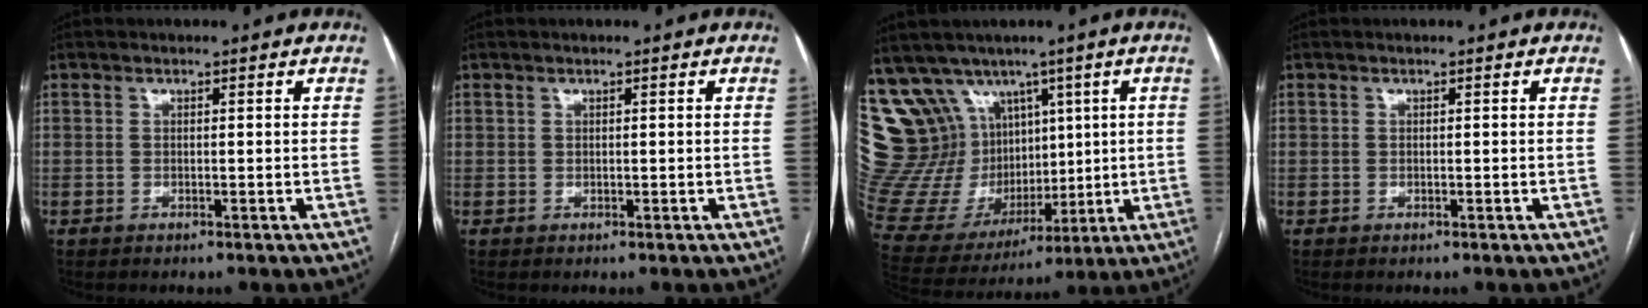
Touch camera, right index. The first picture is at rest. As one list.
[{"total": 0.0}, {"total": 23.5, "force": [11.4, 17.9, 10.1], "torque": [-0.247, 0.073, 0.240]}, {"total": 0.0}]